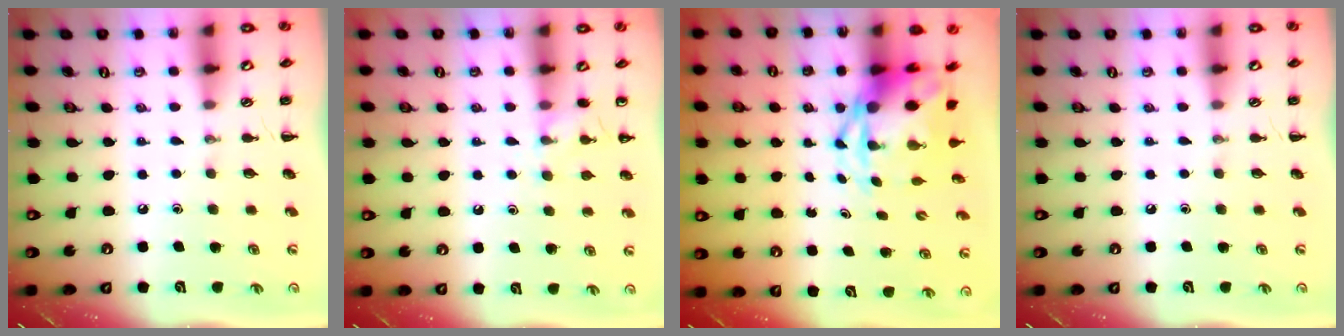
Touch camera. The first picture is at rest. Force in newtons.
{"total": 6.6, "press": 6.3, "slide": 2.1}
{"total": 6.0, "press": 5.9, "slide": 1.4}
{"total": 0.0}